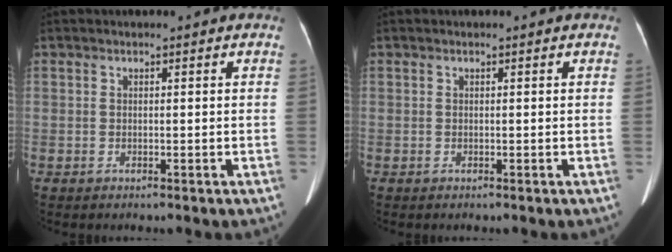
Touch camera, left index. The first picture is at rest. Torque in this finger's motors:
{"motor_torque": [0.00, 0.00, 0.00, 0.00]}